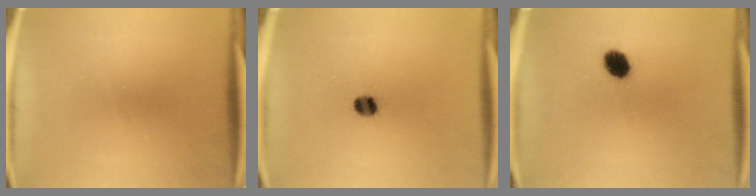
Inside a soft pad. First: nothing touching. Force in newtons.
{"total": 3.5}
{"total": 4.9}